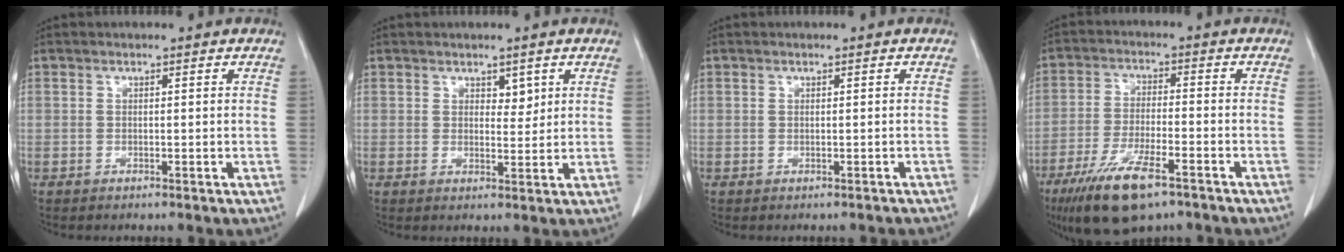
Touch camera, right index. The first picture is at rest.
{"total": 2.1, "force": [1.1, 1.2, 1.2], "torque": [-0.013, -0.005, 0.020]}
{"total": 1.2, "force": [-1.0, 0.6, 0.0], "torque": [0.002, 0.008, -0.013]}
{"total": 11.6, "force": [-7.5, 2.9, 8.4], "torque": [-0.159, -0.020, -0.128]}